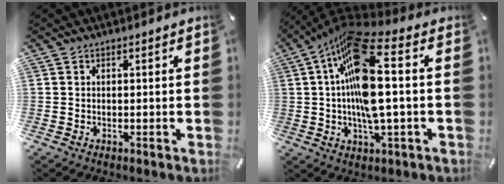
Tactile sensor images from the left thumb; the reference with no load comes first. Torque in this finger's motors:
{"motor_torque": [0.88, 0.78, 1.37, 0.80, 0.35]}